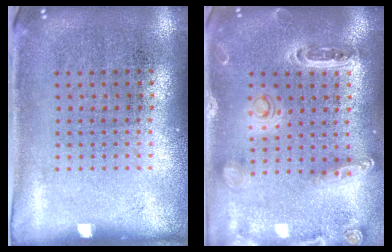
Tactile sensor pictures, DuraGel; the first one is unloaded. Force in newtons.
{"total": 1.4, "press": 1.4, "slide": 0.4}